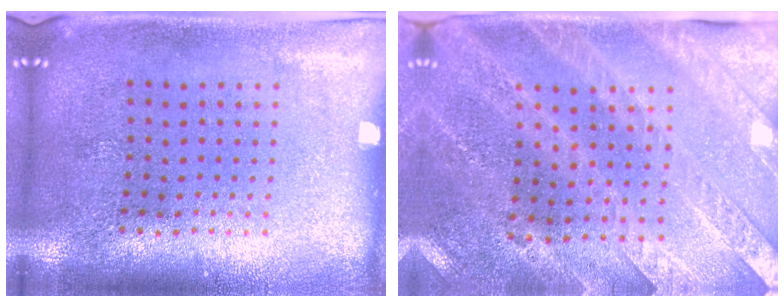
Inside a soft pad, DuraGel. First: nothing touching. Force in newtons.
{"total": 2.7, "press": 2.5, "slide": 1.0}